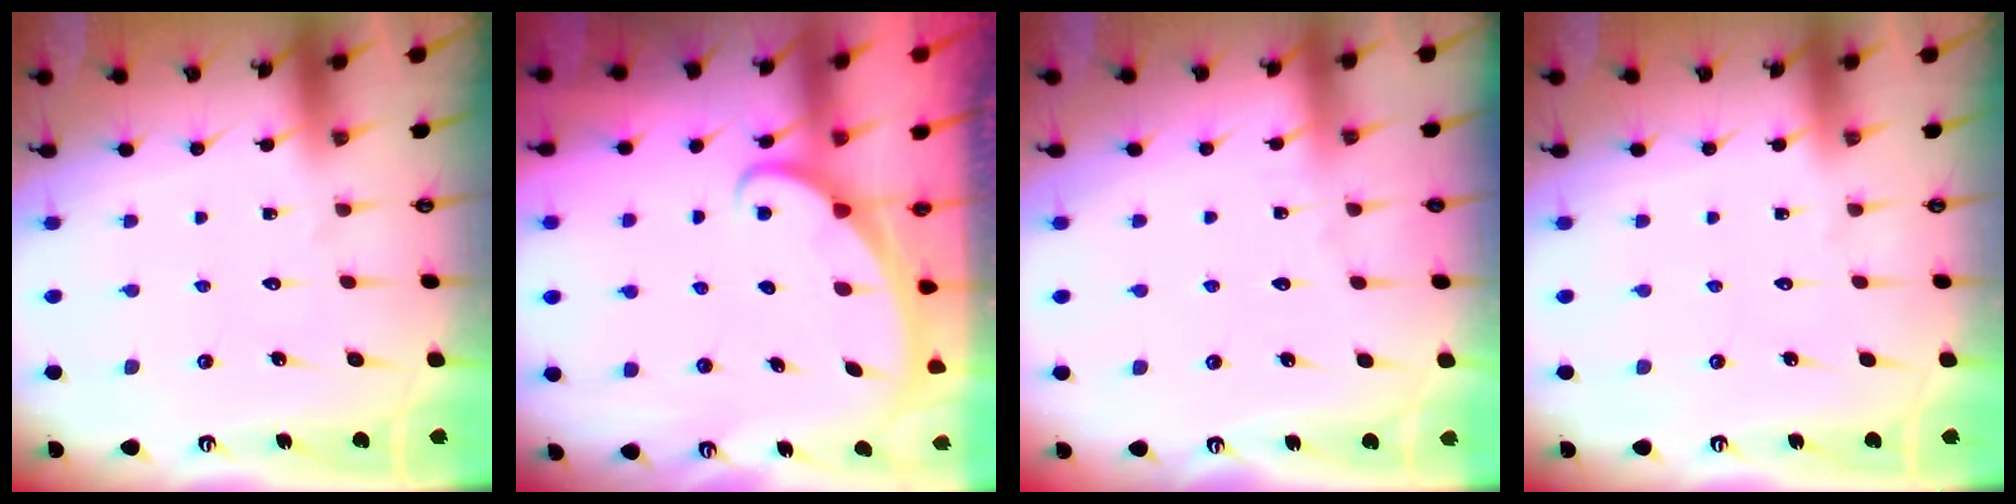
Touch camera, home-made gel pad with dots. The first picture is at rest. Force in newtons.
{"total": 1.8, "press": 1.8, "slide": 0.1}
{"total": 2.0, "press": 2.0, "slide": 0.2}
{"total": 0.0}